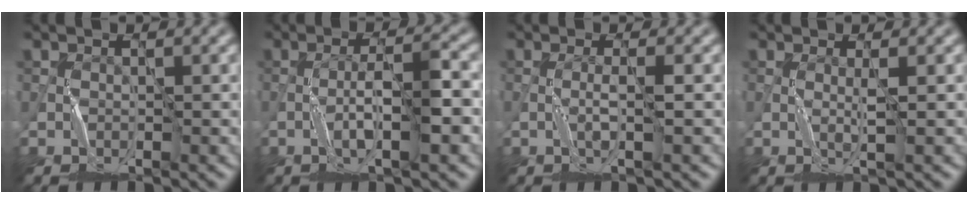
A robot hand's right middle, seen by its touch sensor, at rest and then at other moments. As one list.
[{"total": 3.9, "force": [-1.3, 0.0, 3.6], "torque": [-0.069, 0.010, -0.026]}, {"total": 1.0, "force": [-0.1, -0.9, 0.5], "torque": [-0.018, 0.002, -0.006]}, {"total": 1.0, "force": [0.4, -0.9, 0.1], "torque": [-0.012, 0.001, 0.006]}]